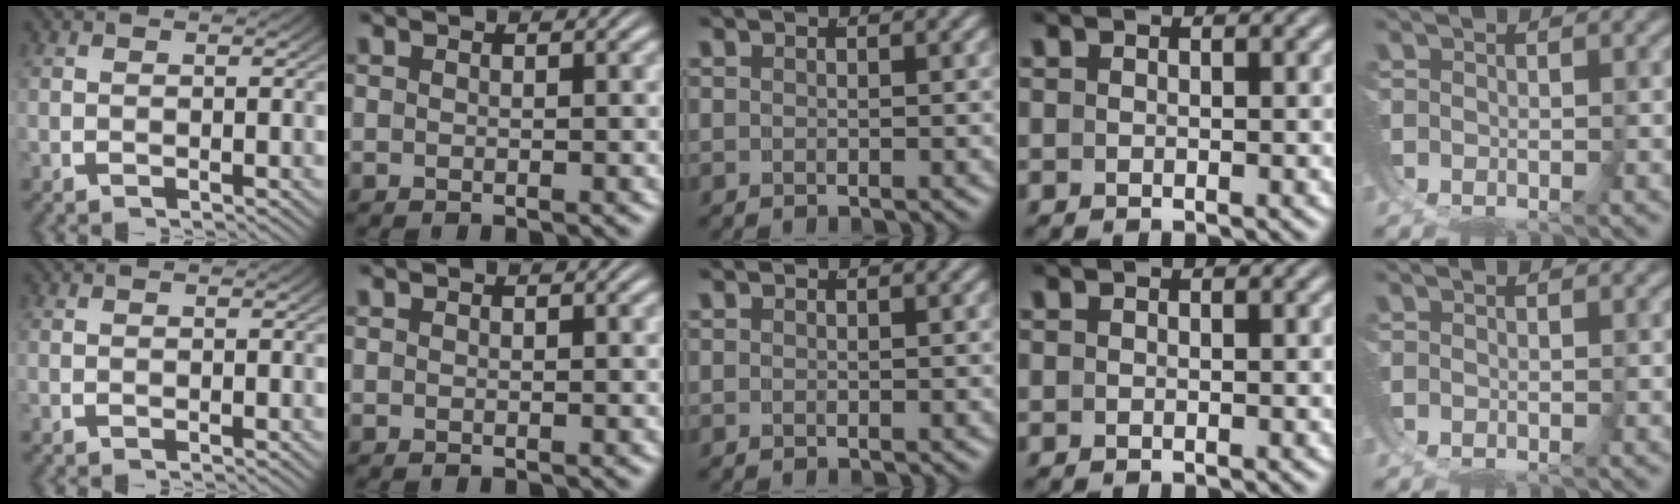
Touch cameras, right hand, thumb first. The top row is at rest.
{}